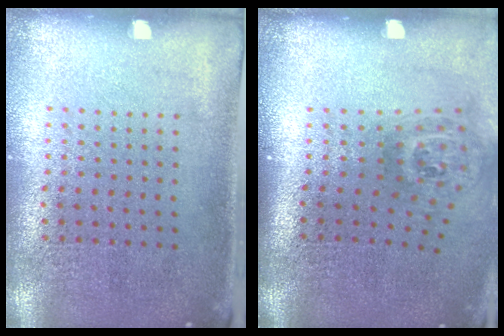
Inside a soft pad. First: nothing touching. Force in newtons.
{"total": 1.8, "press": 1.2, "slide": 1.3}